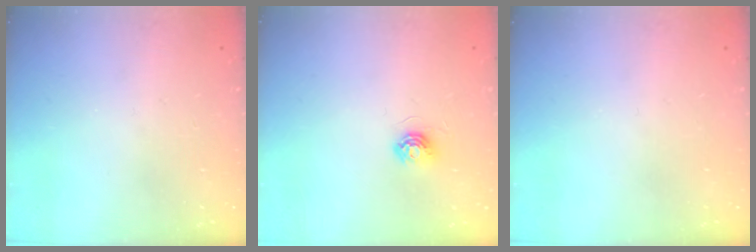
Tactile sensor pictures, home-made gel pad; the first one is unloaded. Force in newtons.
{"total": 5.1, "press": 5.1, "slide": 0.5}
{"total": 0.0}